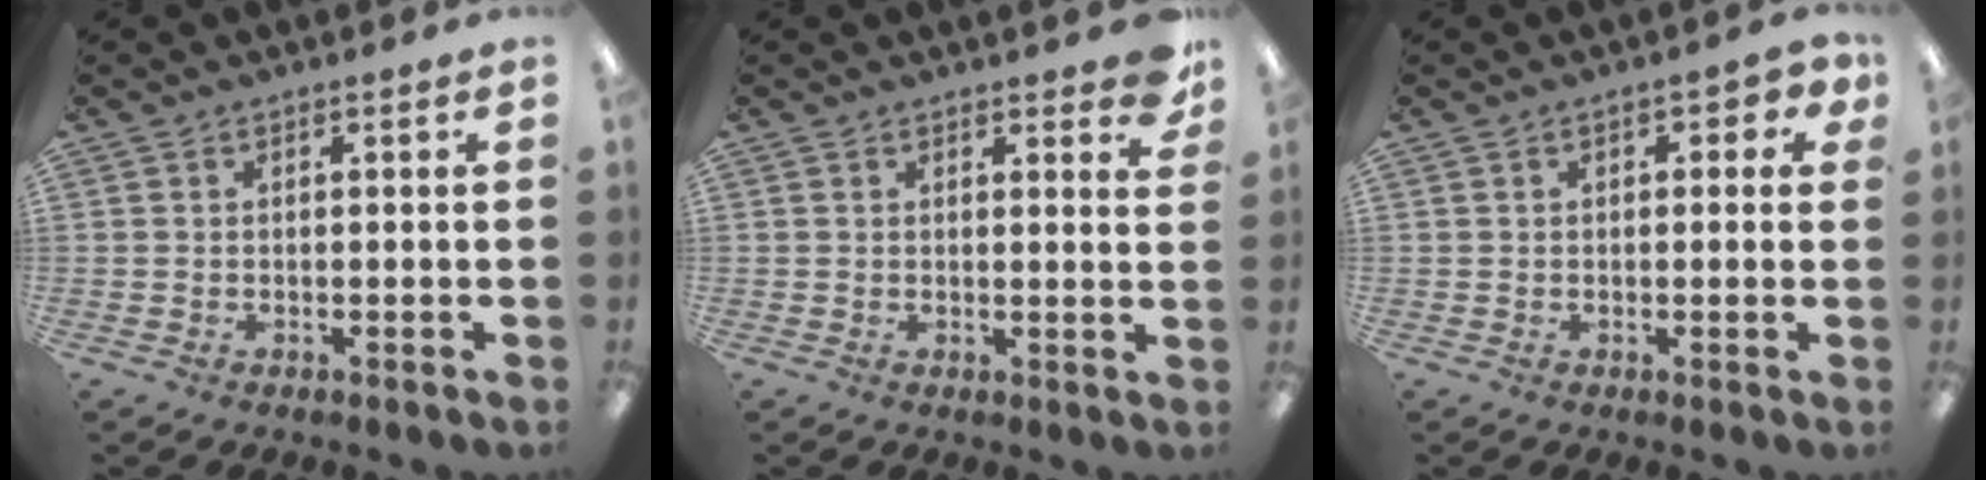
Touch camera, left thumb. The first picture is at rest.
{"total": 3.9, "force": [3.0, 1.2, 2.2], "torque": [-0.019, -0.018, 0.046]}
{"total": 3.3, "force": [1.0, 1.7, 2.6], "torque": [-0.034, 0.002, 0.014]}